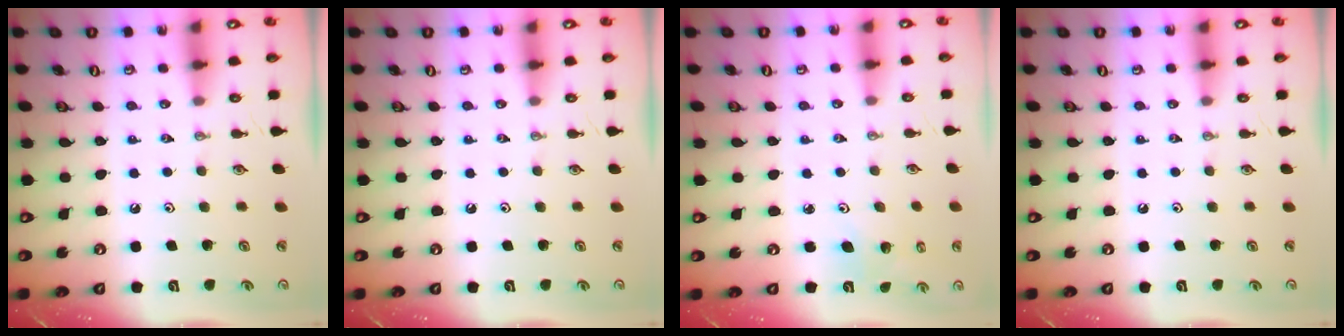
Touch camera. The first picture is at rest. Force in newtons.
{"total": 0.0}
{"total": 4.0, "press": 3.6, "slide": 1.8}
{"total": 0.0}